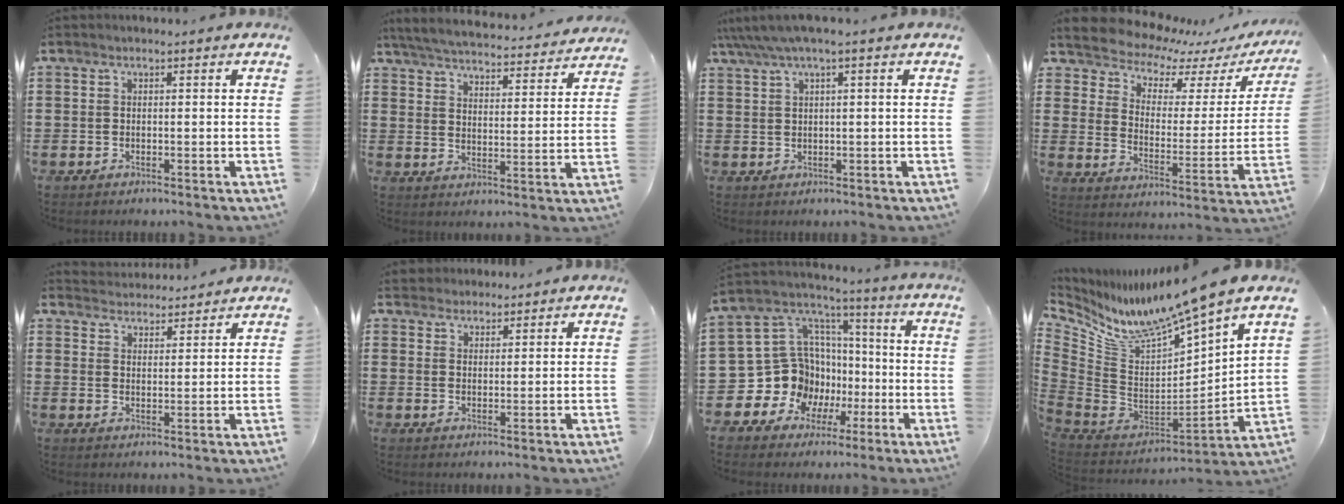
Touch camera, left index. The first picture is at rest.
{"total": 4.8, "force": [4.7, -0.2, 0.8], "torque": [-0.040, -0.037, 0.077]}
{"total": 2.2, "force": [0.8, 0.0, 2.1], "torque": [-0.047, -0.004, 0.010]}
{"total": 5.6, "force": [5.3, 1.5, 0.6], "torque": [-0.049, -0.046, 0.089]}
{"total": 3.4, "force": [3.3, 0.3, -0.6], "torque": [-0.001, -0.013, 0.062]}
{"total": 2.5, "force": [2.2, 1.1, -0.3], "torque": [-0.002, 0.007, 0.043]}
{"total": 13.3, "force": [-2.7, 12.4, 3.7], "torque": [-0.130, -0.021, -0.022]}
{"total": 9.5, "force": [8.6, -0.6, 4.0], "torque": [-0.112, -0.083, 0.138]}